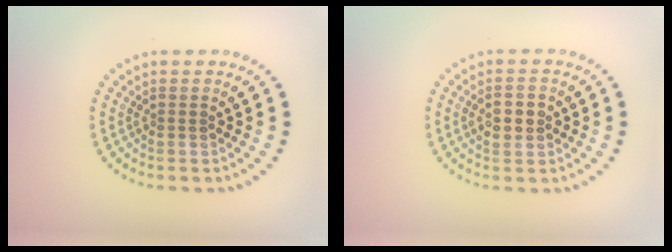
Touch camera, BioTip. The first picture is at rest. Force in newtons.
{"total": 2.8, "press": 2.8, "slide": 0.0}